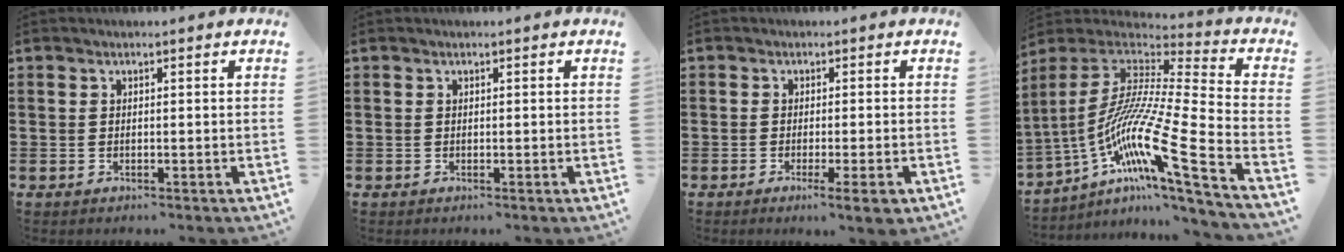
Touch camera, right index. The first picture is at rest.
{"total": 0.0}
{"total": 3.3, "force": [-1.7, 0.1, 2.9], "torque": [-0.052, -0.013, -0.028]}
{"total": 17.0, "force": [-8.0, 1.9, 14.9], "torque": [-0.315, -0.018, -0.157]}